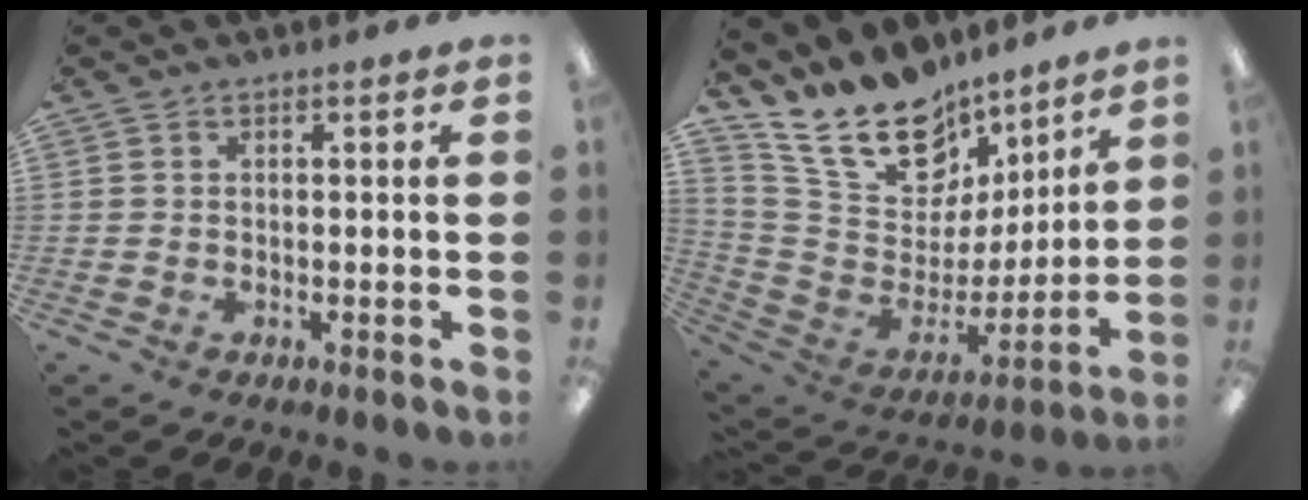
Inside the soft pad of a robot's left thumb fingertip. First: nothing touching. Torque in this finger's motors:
{"motor_torque": [1.41, 1.36, 1.40, -1.37, 0.18]}